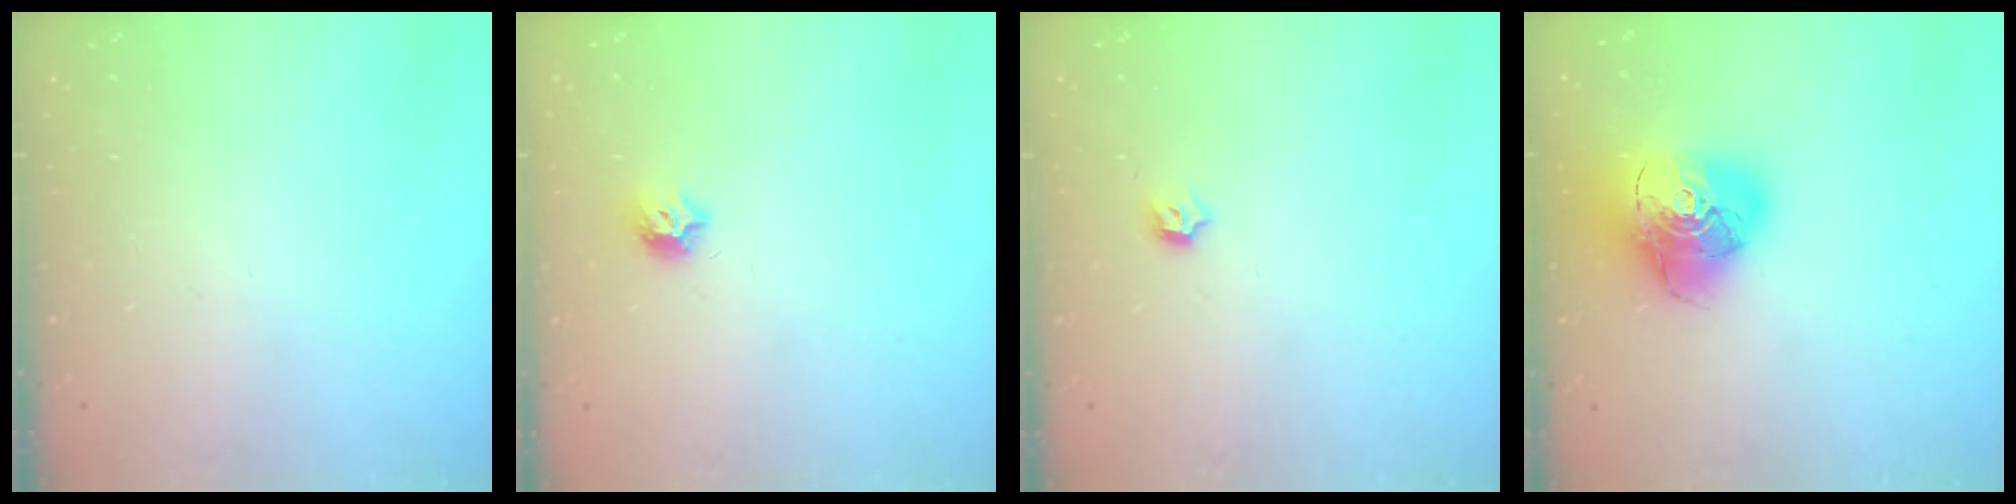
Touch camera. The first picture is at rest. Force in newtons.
{"total": 6.4, "press": 6.4, "slide": 0.3}
{"total": 3.4, "press": 3.3, "slide": 0.7}
{"total": 20.1, "press": 20.0, "slide": 2.6}